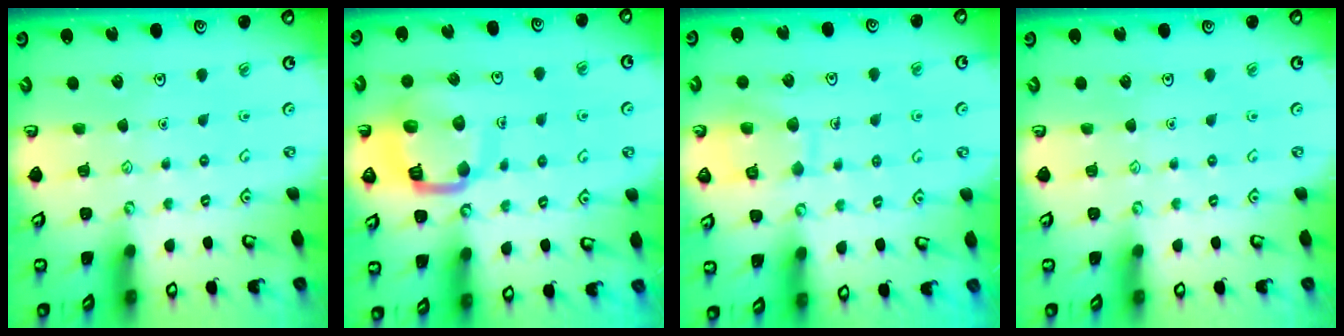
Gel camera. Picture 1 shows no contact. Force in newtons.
{"total": 13.4, "press": 13.3, "slide": 1.6}
{"total": 9.9, "press": 9.8, "slide": 0.9}
{"total": 0.0}